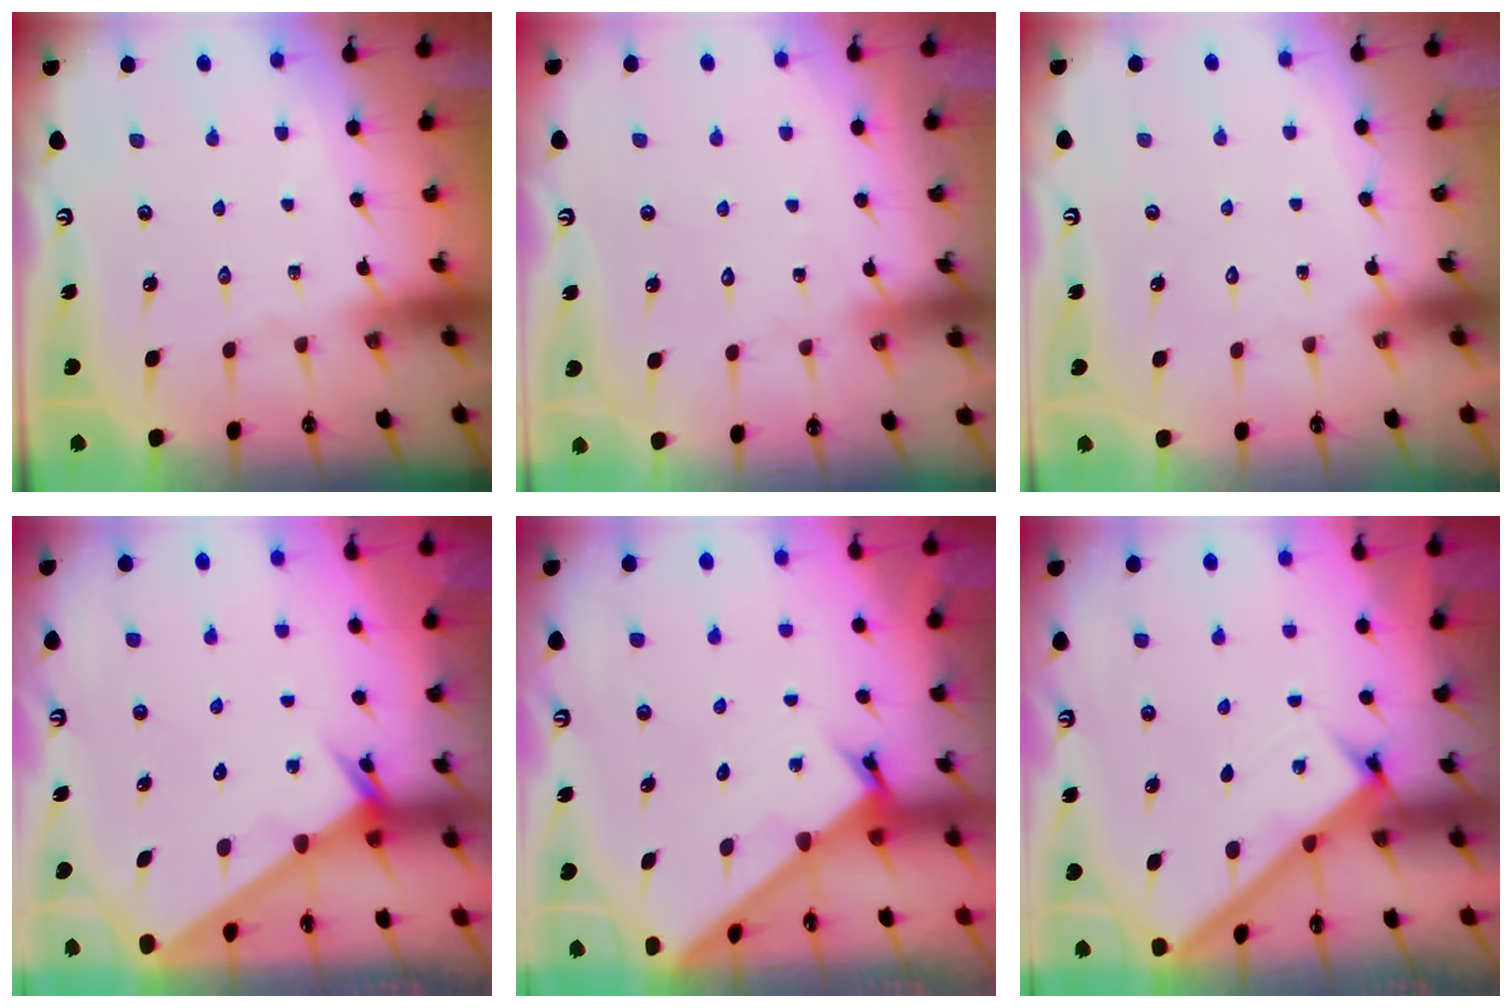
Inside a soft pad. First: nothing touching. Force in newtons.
{"total": 4.8, "press": 4.8, "slide": 0.3}
{"total": 1.5, "press": 1.5, "slide": 0.1}
{"total": 2.5, "press": 2.5, "slide": 0.1}
{"total": 2.1, "press": 2.1, "slide": 0.2}
{"total": 2.8, "press": 2.8, "slide": 0.4}